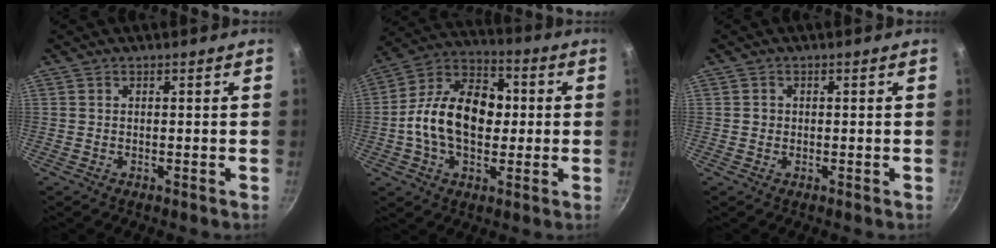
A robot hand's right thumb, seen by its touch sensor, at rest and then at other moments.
{"total": 17.4, "force": [-0.2, 11.6, 13.0], "torque": [-0.186, 0.031, -0.023]}
{"total": 1.1, "force": [0.0, 1.0, 0.3], "torque": [0.001, 0.003, -0.002]}